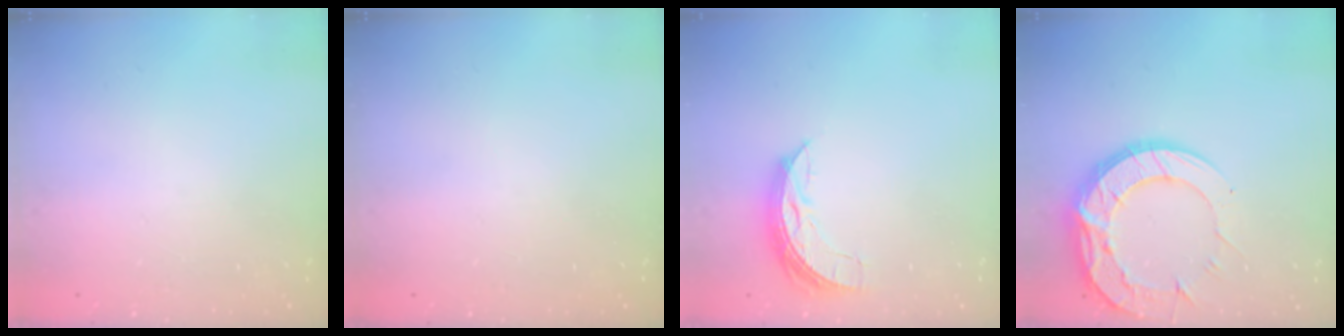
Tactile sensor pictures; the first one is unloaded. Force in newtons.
{"total": 0.0}
{"total": 6.8, "press": 6.8, "slide": 0.4}
{"total": 19.5, "press": 19.4, "slide": 1.6}